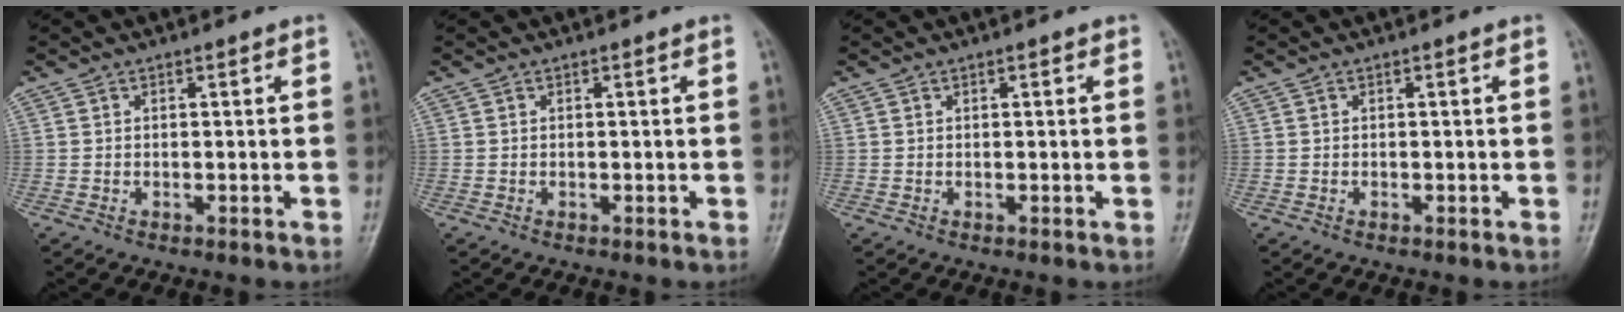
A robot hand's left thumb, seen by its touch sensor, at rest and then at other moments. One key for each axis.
{"total": 0.0}
{"total": 0.6, "fx": 0.3, "fy": 0.2, "fz": 0.5, "tx": -0.007, "ty": 0.000, "tz": 0.003}
{"total": 0.0}